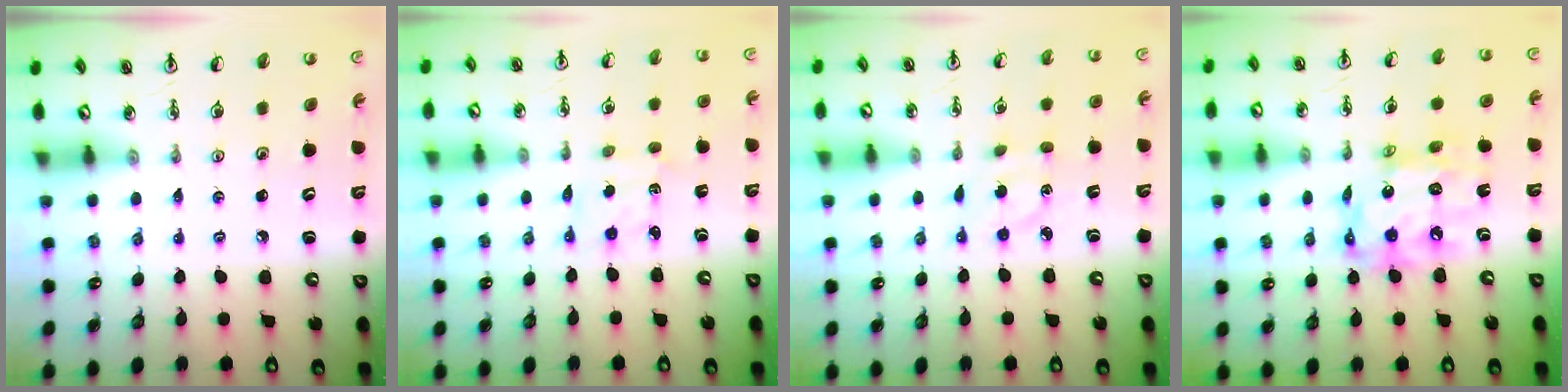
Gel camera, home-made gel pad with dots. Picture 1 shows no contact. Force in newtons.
{"total": 2.3, "press": 2.1, "slide": 0.8}
{"total": 3.6, "press": 3.5, "slide": 0.7}
{"total": 14.1, "press": 14.1, "slide": 1.0}